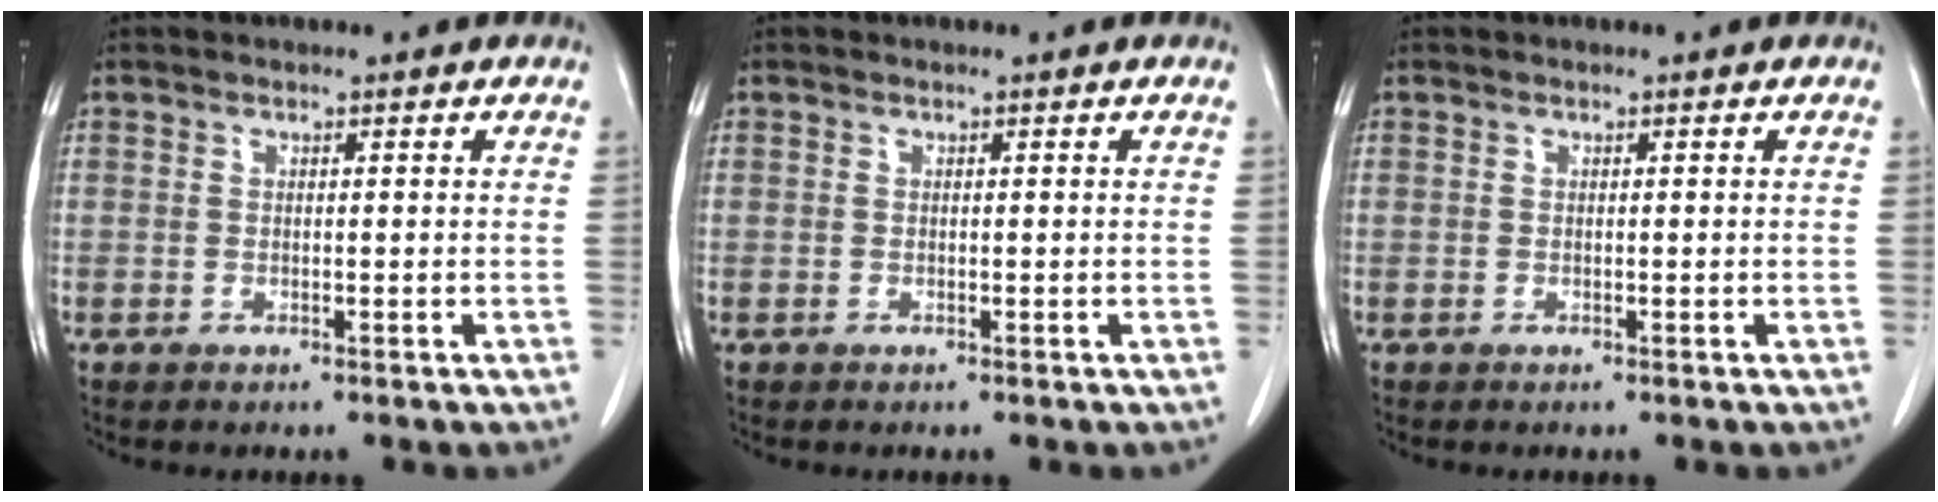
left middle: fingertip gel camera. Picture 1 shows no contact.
{"total": 0.0}
{"total": 0.0}